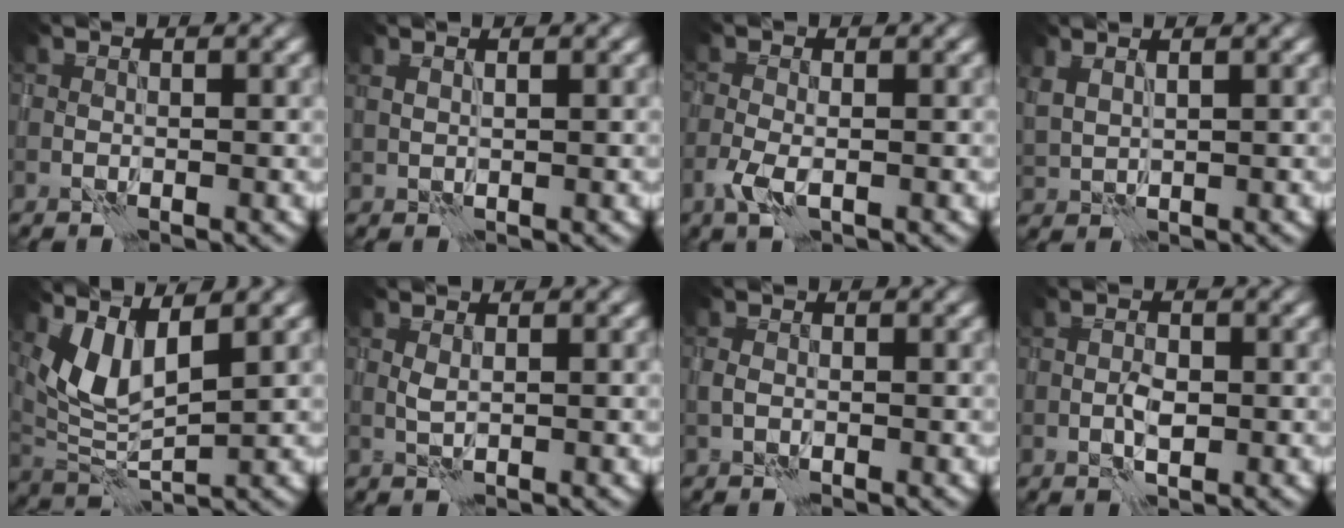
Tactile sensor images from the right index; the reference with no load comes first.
{"total": 0.8, "force": [0.8, 0.2, 0.3], "torque": [-0.002, -0.003, 0.017]}
{"total": 2.1, "force": [-0.9, 0.9, 1.7], "torque": [-0.040, -0.003, -0.023]}
{"total": 1.5, "force": [1.3, 0.6, 0.6], "torque": [-0.015, 0.000, 0.033]}
{"total": 5.1, "force": [2.6, 2.3, 3.7], "torque": [-0.085, -0.010, 0.058]}
{"total": 0.6, "force": [0.4, 0.1, 0.5], "torque": [-0.008, 0.002, 0.008]}
{"total": 0.8, "force": [-0.3, 0.6, 0.4], "torque": [-0.008, 0.001, -0.010]}
{"total": 1.3, "force": [-0.1, 0.7, 1.1], "torque": [-0.020, 0.001, -0.003]}